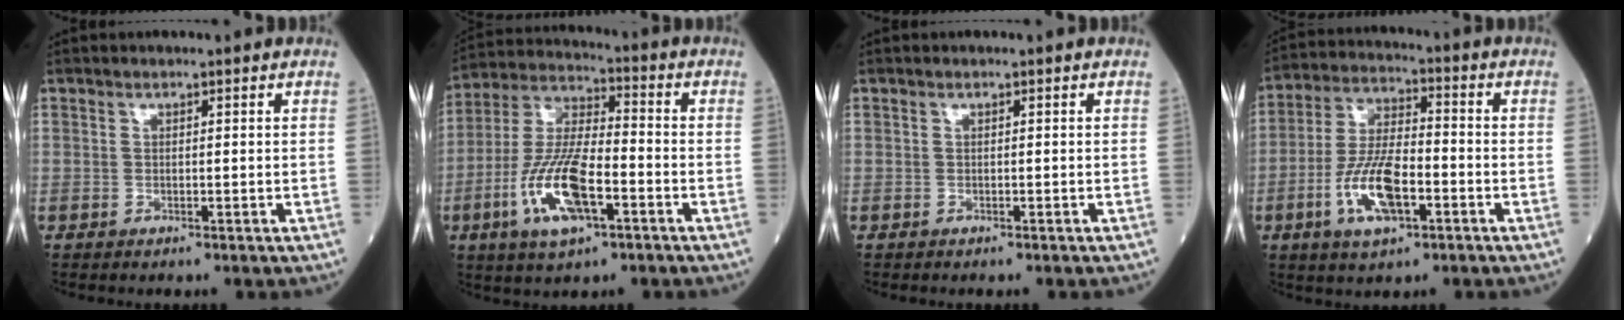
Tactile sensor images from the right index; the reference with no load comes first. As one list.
[{"total": 13.9, "force": [-5.0, 4.3, 12.2], "torque": [-0.255, -0.003, -0.094]}, {"total": 0.0}, {"total": 10.8, "force": [-3.8, 3.7, 9.4], "torque": [-0.196, -0.001, -0.070]}]